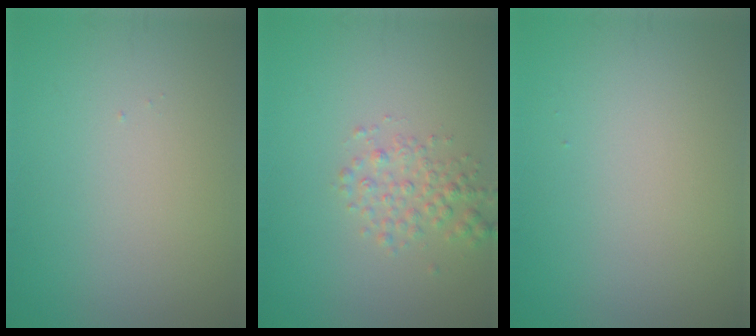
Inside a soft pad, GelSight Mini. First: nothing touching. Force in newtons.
{"total": 2.2, "press": 2.2, "slide": 0.1}
{"total": 0.0}